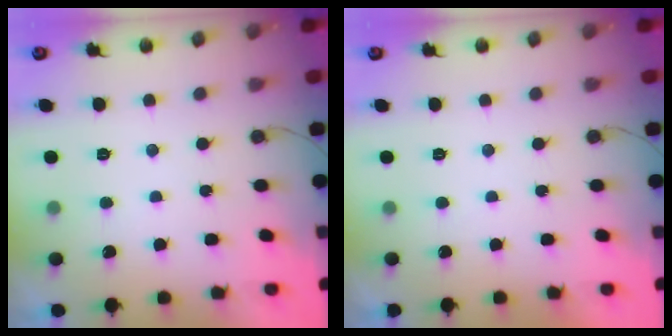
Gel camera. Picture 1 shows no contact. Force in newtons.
{"total": 1.8, "press": 1.8, "slide": 0.0}